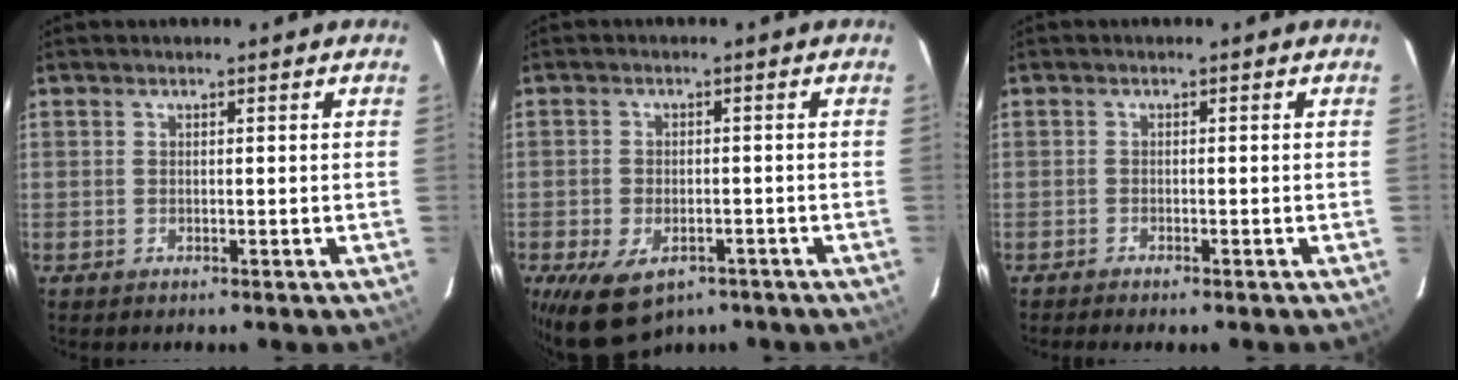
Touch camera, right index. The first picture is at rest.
{"total": 9.6, "force": [-5.9, 5.4, 5.5], "torque": [-0.116, -0.024, -0.089]}
{"total": 1.6, "force": [-1.4, 0.1, 0.8], "torque": [-0.025, -0.004, -0.025]}